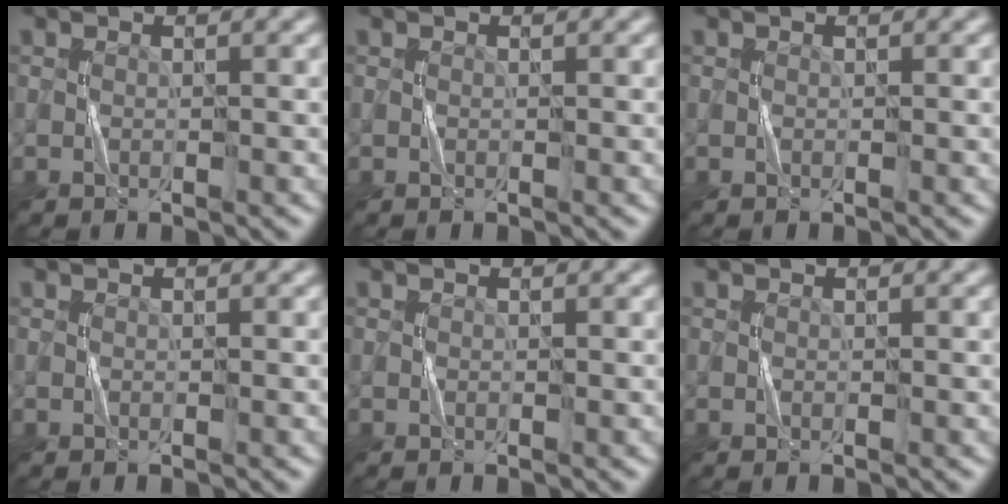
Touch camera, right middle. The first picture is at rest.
{"total": 0.0}
{"total": 0.0}
{"total": 0.0}
{"total": 0.0}
{"total": 0.0}